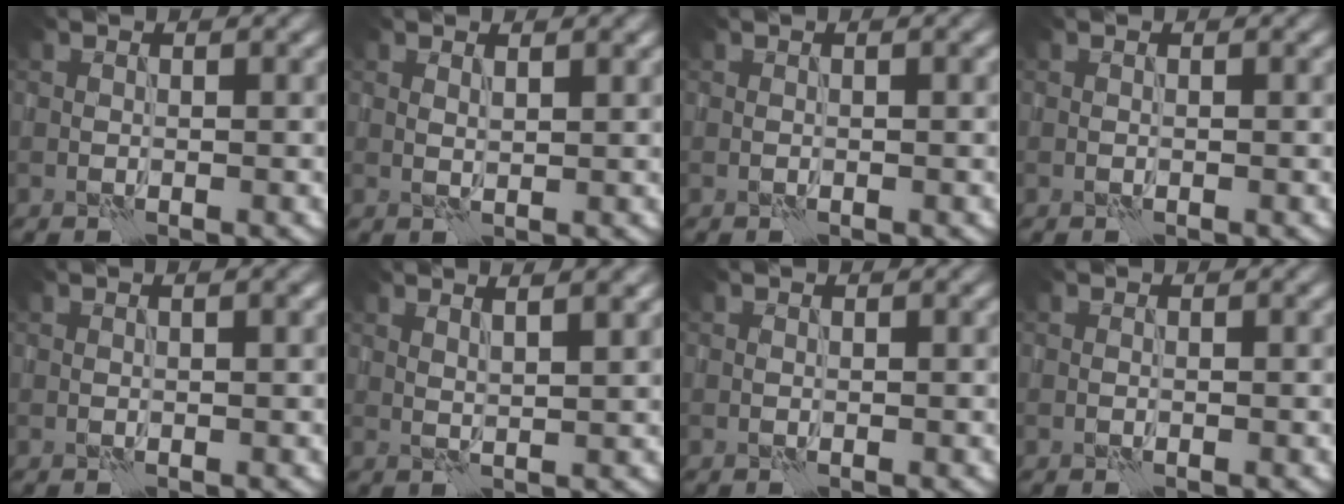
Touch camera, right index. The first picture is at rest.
{"total": 1.1, "force": [0.7, 0.1, 0.9], "torque": [-0.018, 0.001, 0.012]}
{"total": 0.7, "force": [0.2, 0.0, 0.7], "torque": [-0.011, 0.004, 0.002]}
{"total": 0.0}
{"total": 1.4, "force": [0.7, 0.2, 1.2], "torque": [-0.019, -0.001, 0.005]}
{"total": 4.1, "force": [2.4, 1.1, 3.1], "torque": [-0.025, 0.013, 0.019]}
{"total": 0.0}
{"total": 0.0}